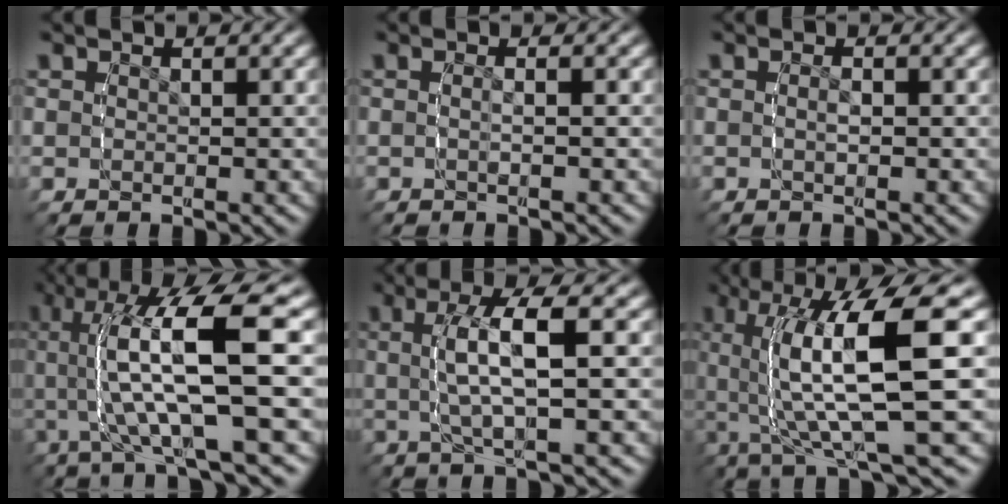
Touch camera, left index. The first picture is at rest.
{"total": 1.1, "force": [-0.8, -0.1, 0.8], "torque": [-0.018, 0.002, -0.017]}
{"total": 1.0, "force": [-0.7, 0.4, 0.6], "torque": [-0.017, -0.004, -0.015]}
{"total": 9.8, "force": [1.3, 2.9, 9.2], "torque": [-0.172, 0.014, 0.012]}
{"total": 4.9, "force": [-0.1, 0.5, 4.9], "torque": [-0.091, 0.012, -0.006]}
{"total": 10.4, "force": [0.0, 3.0, 9.9], "torque": [-0.181, 0.012, -0.003]}